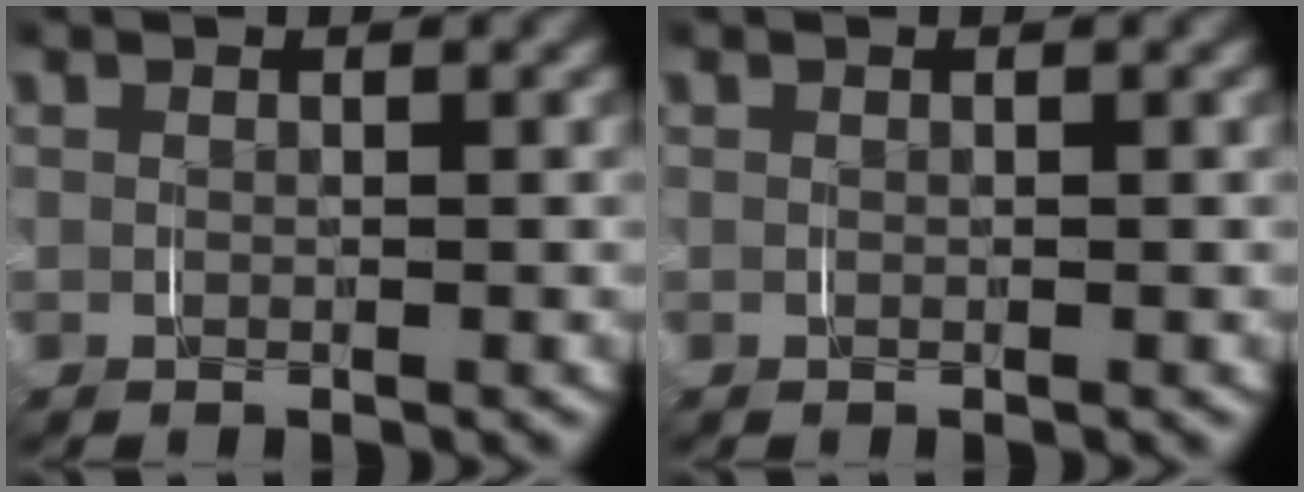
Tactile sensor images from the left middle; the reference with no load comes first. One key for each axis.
{"total": 0.0}